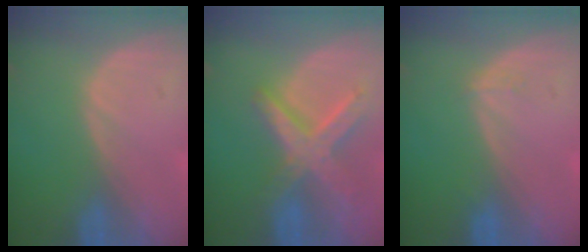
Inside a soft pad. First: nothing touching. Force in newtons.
{"total": 8.5, "press": 7.3, "slide": 4.2}
{"total": 0.9, "press": 0.8, "slide": 0.2}